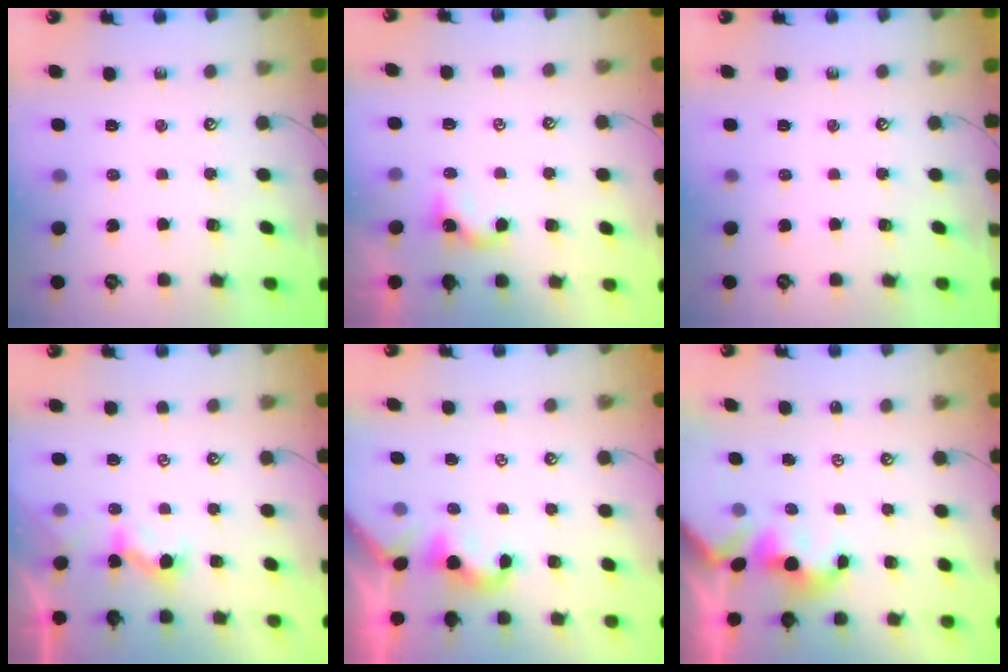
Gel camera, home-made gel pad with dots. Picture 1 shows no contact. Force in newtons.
{"total": 1.2, "press": 1.1, "slide": 0.3}
{"total": 0.0}
{"total": 2.8, "press": 2.8, "slide": 0.1}
{"total": 2.4, "press": 2.4, "slide": 0.1}
{"total": 1.7, "press": 1.6, "slide": 0.2}